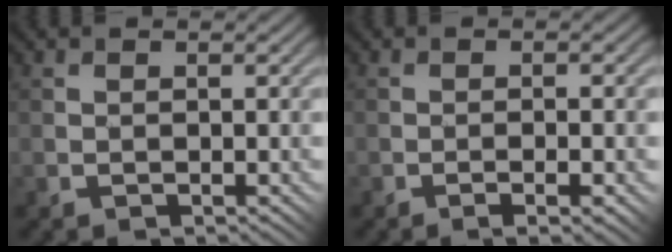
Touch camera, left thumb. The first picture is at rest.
{"total": 3.0, "force": [-1.5, 0.3, 2.6], "torque": [-0.037, 0.007, -0.018]}